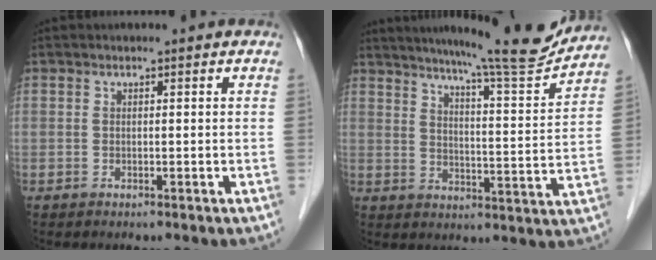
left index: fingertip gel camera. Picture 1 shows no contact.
{"total": 15.9, "force": [14.6, -0.5, 6.3], "torque": [-0.096, -0.030, 0.196]}